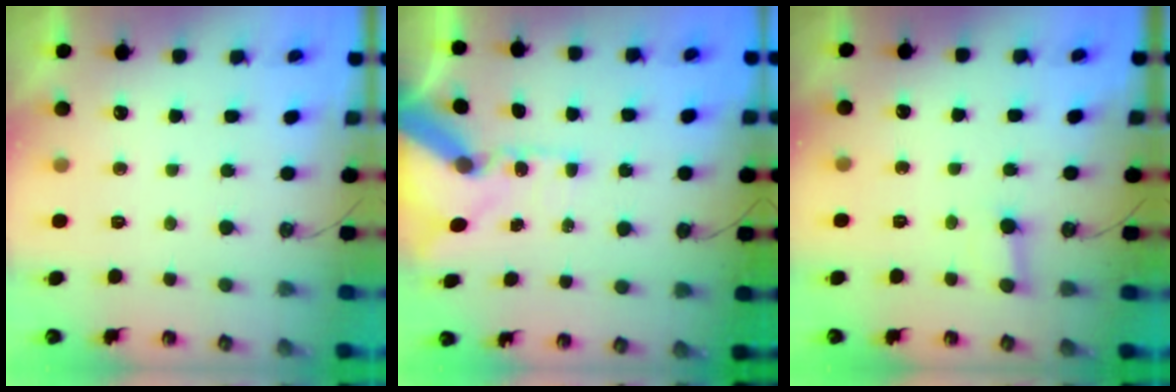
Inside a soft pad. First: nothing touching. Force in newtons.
{"total": 15.0, "press": 14.8, "slide": 2.4}
{"total": 2.9, "press": 2.9, "slide": 0.2}